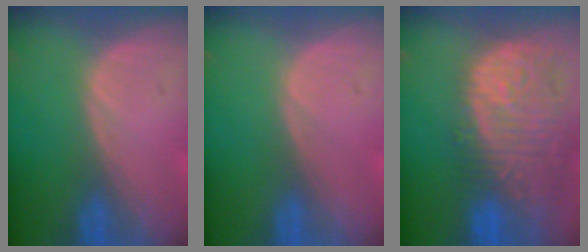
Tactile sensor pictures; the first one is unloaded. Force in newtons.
{"total": 0.0}
{"total": 13.8, "press": 11.5, "slide": 7.7}